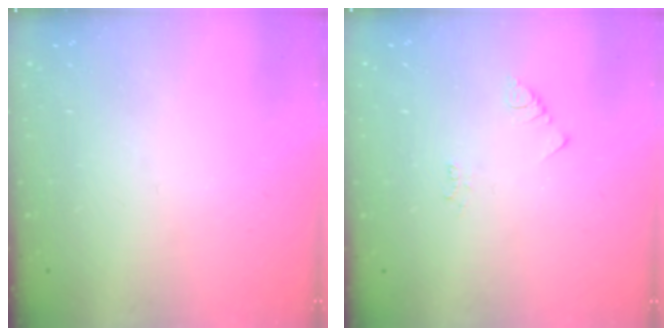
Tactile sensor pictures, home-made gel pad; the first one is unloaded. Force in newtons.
{"total": 2.2, "press": 2.1, "slide": 0.4}